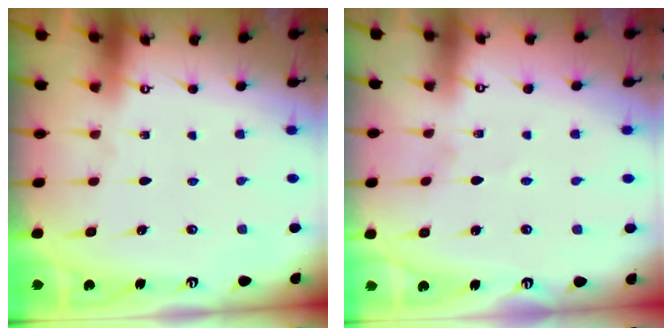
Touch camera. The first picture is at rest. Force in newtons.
{"total": 0.0}